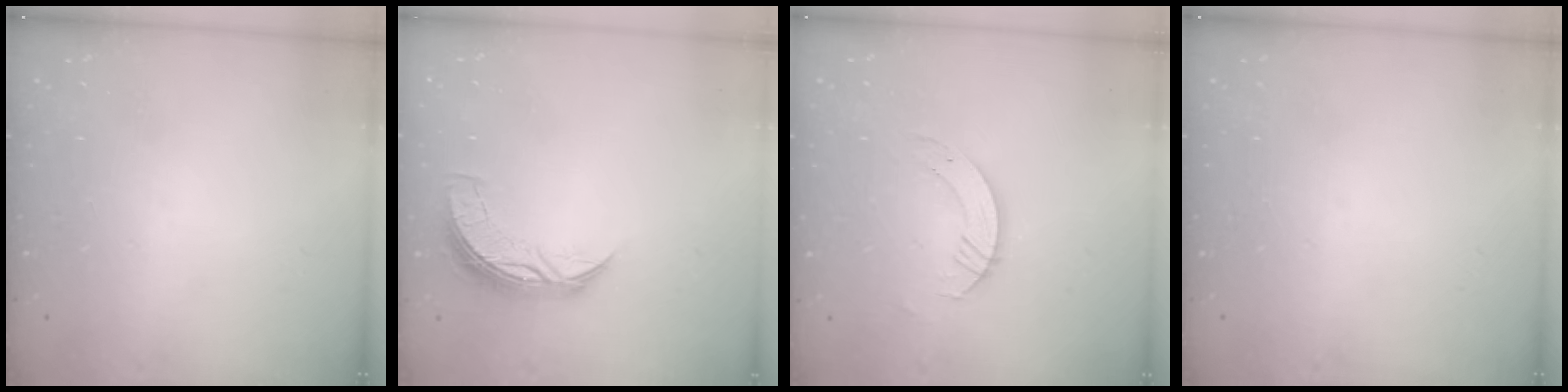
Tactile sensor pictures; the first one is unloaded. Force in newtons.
{"total": 7.5, "press": 7.5, "slide": 0.4}
{"total": 3.9, "press": 3.9, "slide": 0.4}
{"total": 0.0}